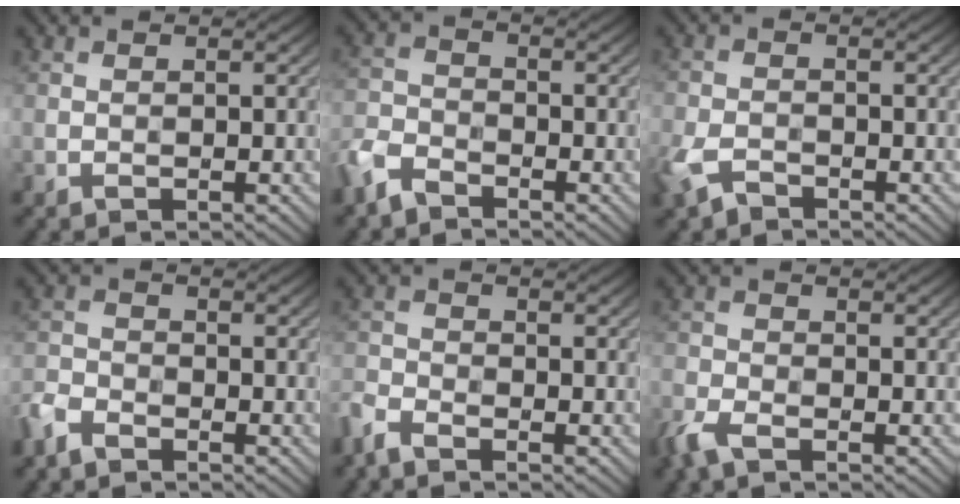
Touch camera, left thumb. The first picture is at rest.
{"total": 5.6, "force": [-4.1, 2.8, 2.6], "torque": [-0.066, -0.010, -0.095]}
{"total": 4.9, "force": [-3.1, 2.6, 2.8], "torque": [-0.067, -0.011, -0.065]}
{"total": 4.0, "force": [-3.1, 1.9, 1.6], "torque": [-0.046, -0.012, -0.071]}
{"total": 3.8, "force": [-3.3, 1.1, 1.5], "torque": [-0.045, -0.014, -0.068]}
{"total": 4.3, "force": [-3.2, 1.7, 2.3], "torque": [-0.061, -0.014, -0.070]}